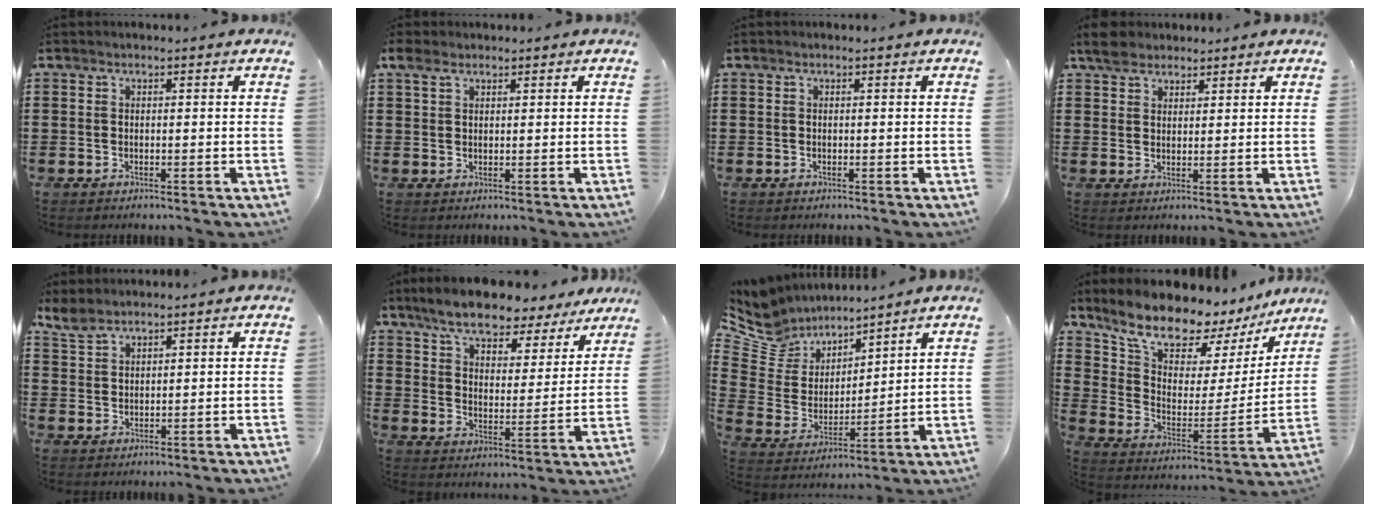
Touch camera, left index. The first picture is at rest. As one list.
[{"total": 2.6, "force": [1.6, 1.5, 1.4], "torque": [-0.033, 0.008, 0.028]}, {"total": 0.0}, {"total": 3.9, "force": [3.1, 1.9, 1.2], "torque": [-0.028, 0.002, 0.057]}, {"total": 3.2, "force": [2.9, 1.0, 1.1], "torque": [-0.030, -0.004, 0.055]}, {"total": 7.8, "force": [7.1, 1.5, 2.9], "torque": [-0.090, -0.034, 0.126]}, {"total": 8.6, "force": [7.5, 4.2, 0.6], "torque": [-0.068, -0.055, 0.141]}, {"total": 11.5, "force": [10.3, 3.2, 4.0], "torque": [-0.102, -0.081, 0.176]}]